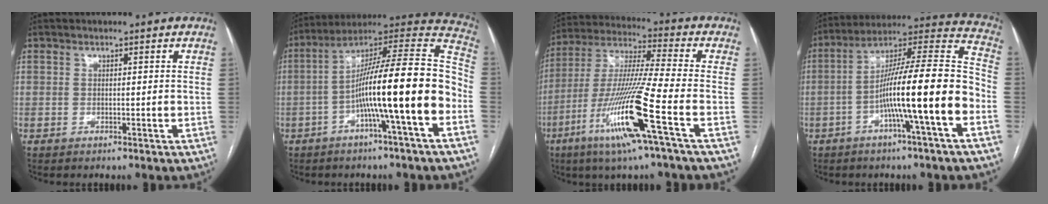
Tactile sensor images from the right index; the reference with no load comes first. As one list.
[{"total": 19.9, "force": [-5.1, 0.3, 19.2], "torque": [-0.286, 0.027, -0.089]}, {"total": 16.6, "force": [-6.9, -1.1, 15.1], "torque": [-0.311, -0.023, -0.134]}, {"total": 17.7, "force": [-5.4, 0.1, 16.8], "torque": [-0.273, 0.019, -0.095]}]